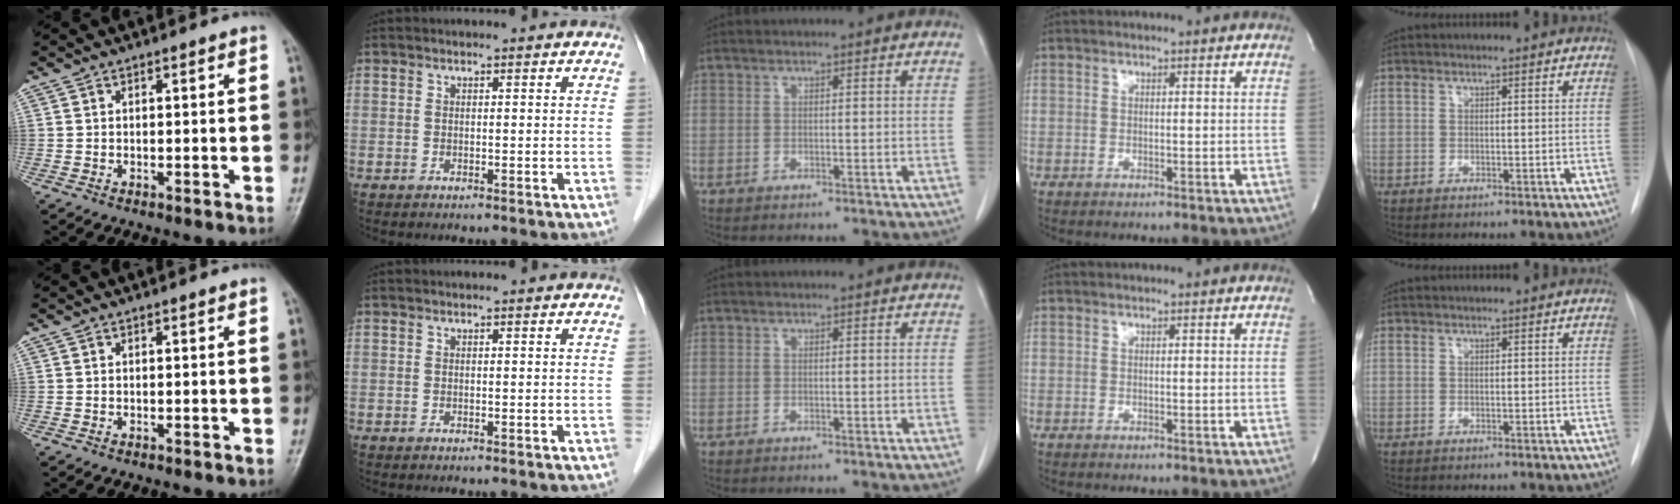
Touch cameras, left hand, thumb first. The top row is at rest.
{}